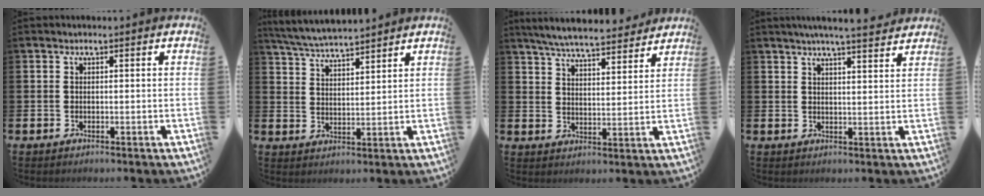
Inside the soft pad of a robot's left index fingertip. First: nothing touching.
{"total": 5.3, "force": [5.3, 0.1, 0.8], "torque": [-0.040, -0.026, 0.095]}
{"total": 6.6, "force": [6.3, 0.7, 1.7], "torque": [-0.052, -0.037, 0.111]}
{"total": 5.2, "force": [4.9, -0.4, 1.7], "torque": [-0.036, -0.022, 0.085]}